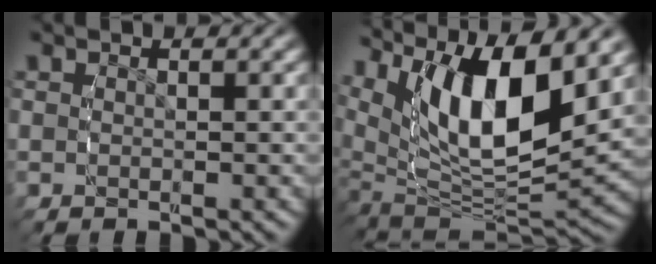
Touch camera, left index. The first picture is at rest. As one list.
[{"total": 15.0, "force": [1.7, 10.1, 10.9], "torque": [-0.222, -0.034, 0.036]}]